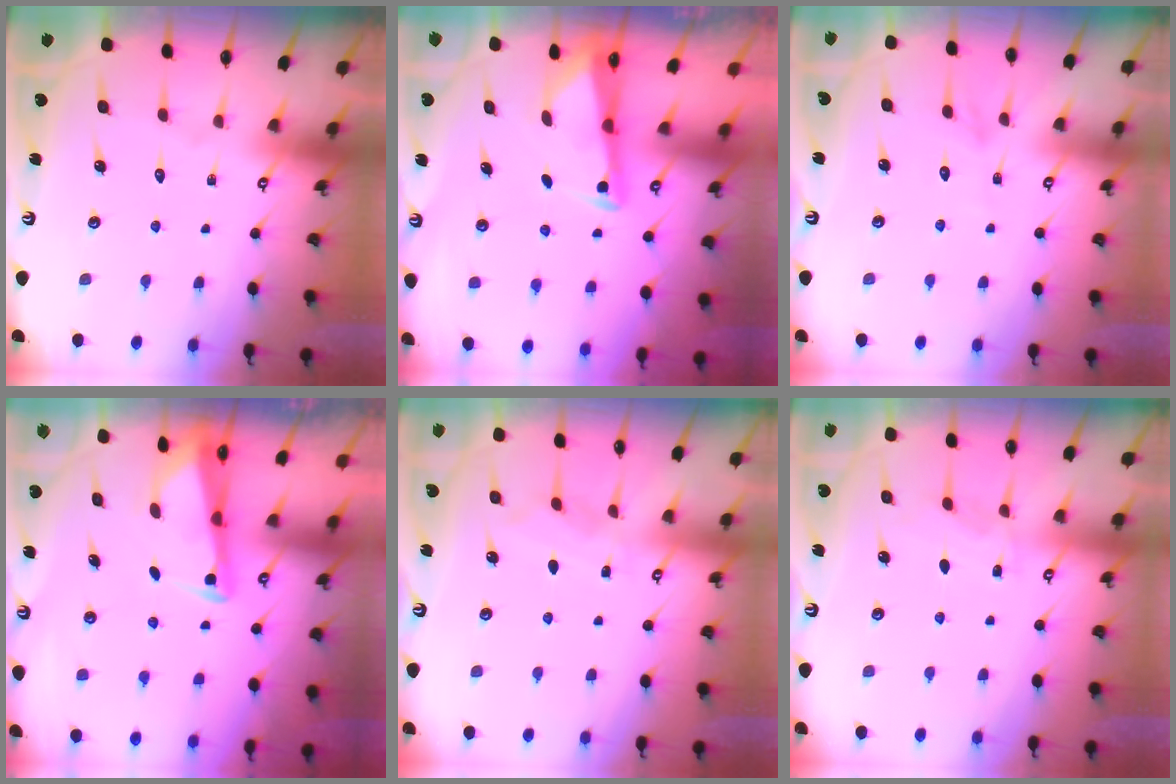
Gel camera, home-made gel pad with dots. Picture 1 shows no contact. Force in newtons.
{"total": 2.9, "press": 2.9, "slide": 0.1}
{"total": 1.7, "press": 1.7, "slide": 0.2}
{"total": 2.7, "press": 2.7, "slide": 0.3}
{"total": 4.3, "press": 4.2, "slide": 0.5}
{"total": 4.3, "press": 4.2, "slide": 0.5}